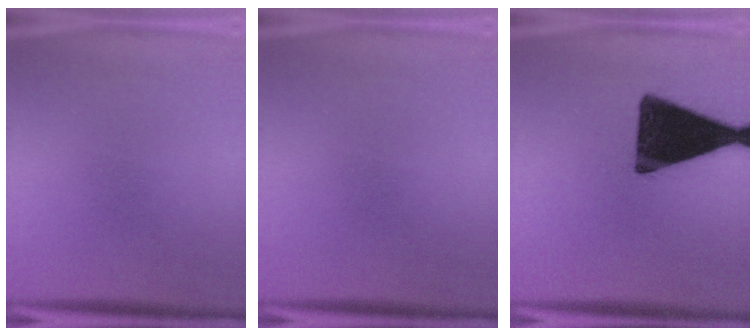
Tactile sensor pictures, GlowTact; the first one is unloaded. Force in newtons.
{"total": 0.0}
{"total": 17.3}